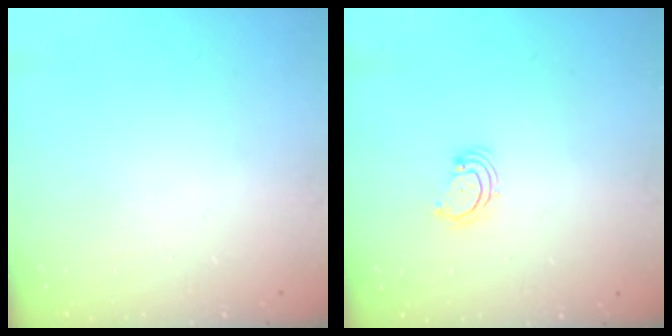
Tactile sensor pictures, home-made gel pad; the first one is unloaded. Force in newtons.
{"total": 2.6, "press": 2.6, "slide": 0.3}